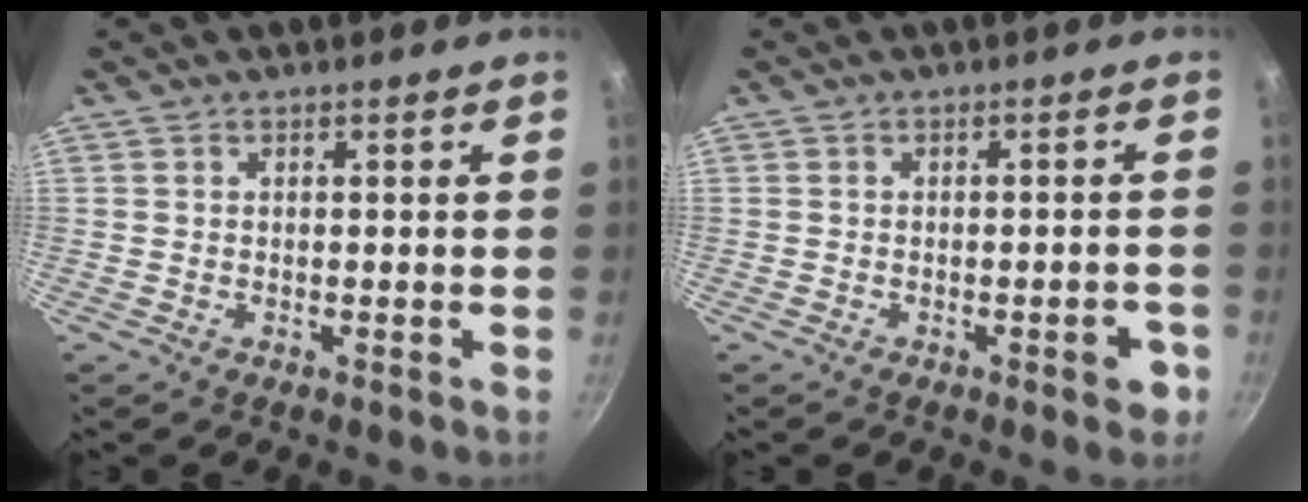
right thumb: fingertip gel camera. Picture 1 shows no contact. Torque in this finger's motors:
{"motor_torque": [2.55, 2.47, 0.31, -0.69, 0.02]}